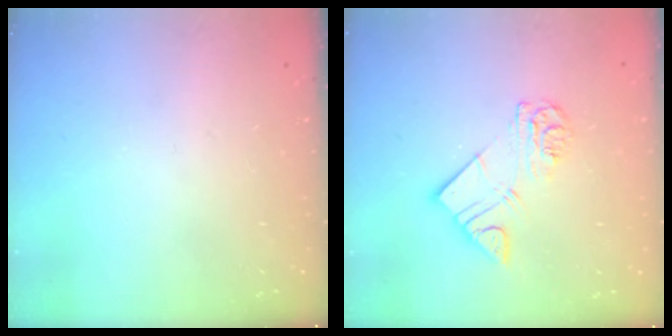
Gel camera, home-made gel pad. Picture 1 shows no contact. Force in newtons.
{"total": 10.6, "press": 10.5, "slide": 1.2}